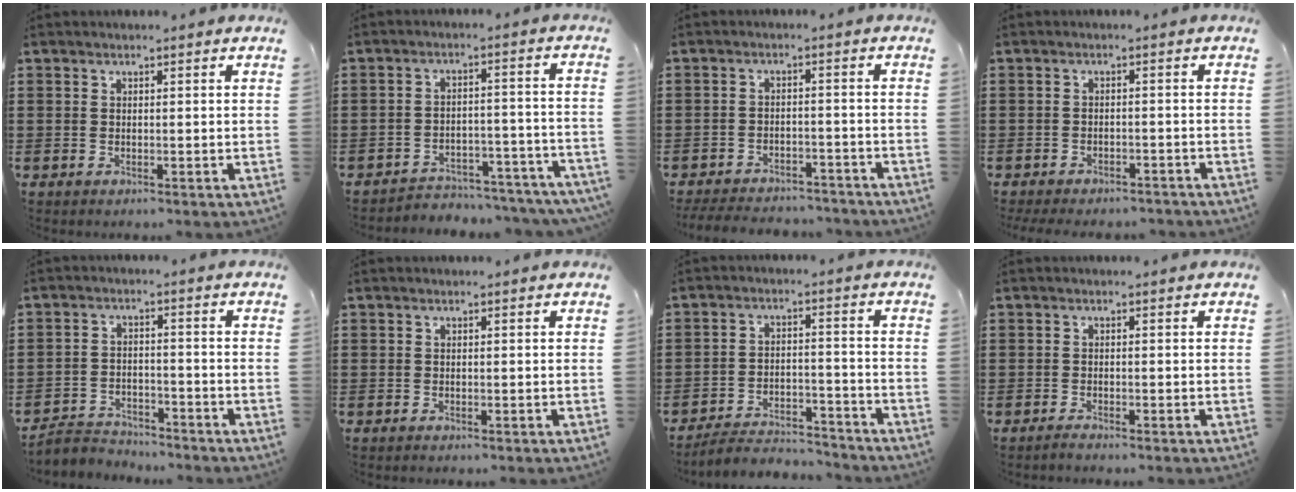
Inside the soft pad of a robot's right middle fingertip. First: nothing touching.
{"total": 4.0, "force": [-4.0, 0.6, 0.4], "torque": [-0.011, 0.008, -0.086]}
{"total": 4.3, "force": [-4.2, 0.9, 0.3], "torque": [-0.011, 0.008, -0.090]}
{"total": 2.4, "force": [-2.3, 0.5, -0.1], "torque": [-0.003, 0.002, -0.052]}
{"total": 3.9, "force": [-3.7, 1.1, 0.1], "torque": [-0.015, 0.003, -0.083]}
{"total": 0.0}
{"total": 4.5, "force": [-4.4, 0.9, 0.6], "torque": [-0.014, 0.008, -0.092]}
{"total": 0.8, "force": [-0.7, 0.0, 0.2], "torque": [-0.005, -0.002, -0.014]}